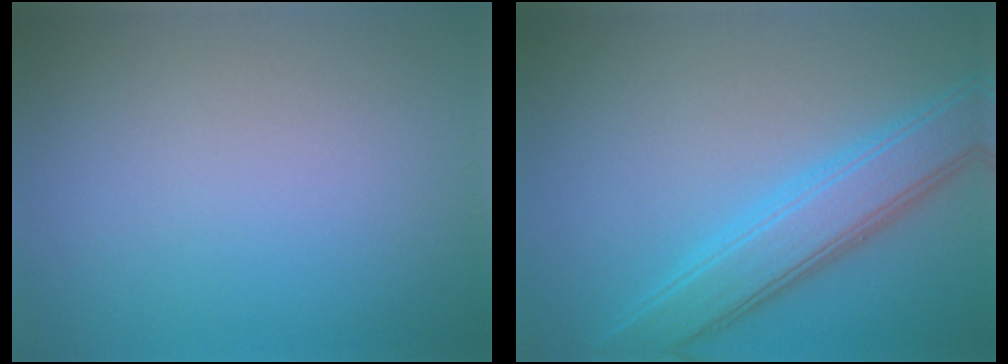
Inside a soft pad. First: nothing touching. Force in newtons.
{"total": 5.2, "press": 5.2, "slide": 0.2}